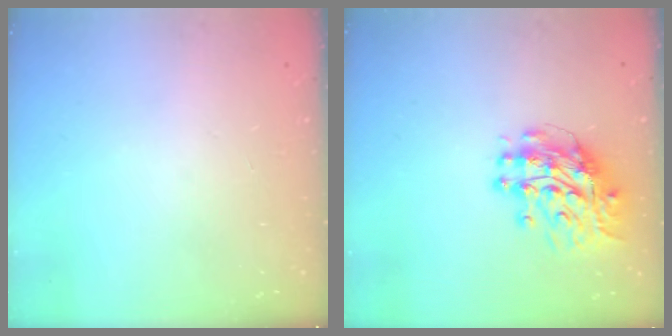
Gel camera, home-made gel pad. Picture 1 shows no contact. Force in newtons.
{"total": 11.7, "press": 11.6, "slide": 1.2}